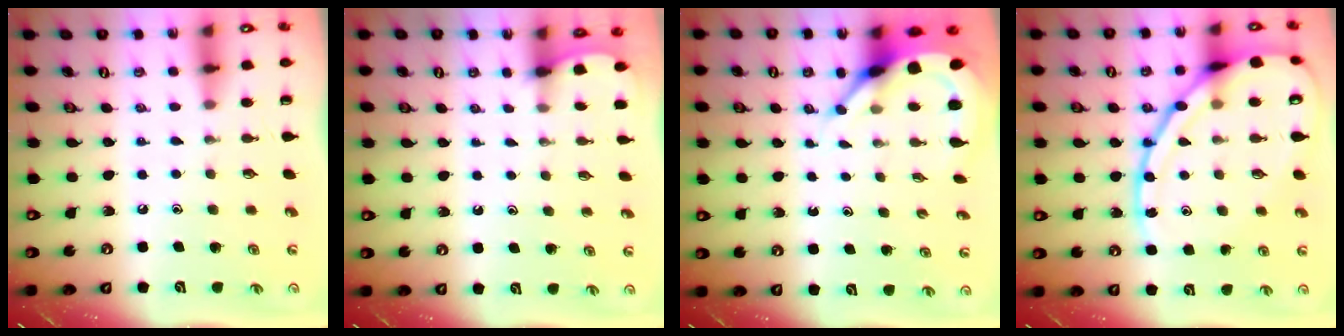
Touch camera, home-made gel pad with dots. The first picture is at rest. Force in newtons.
{"total": 1.9, "press": 1.9, "slide": 0.2}
{"total": 7.0, "press": 6.9, "slide": 1.0}
{"total": 19.1, "press": 19.0, "slide": 1.7}